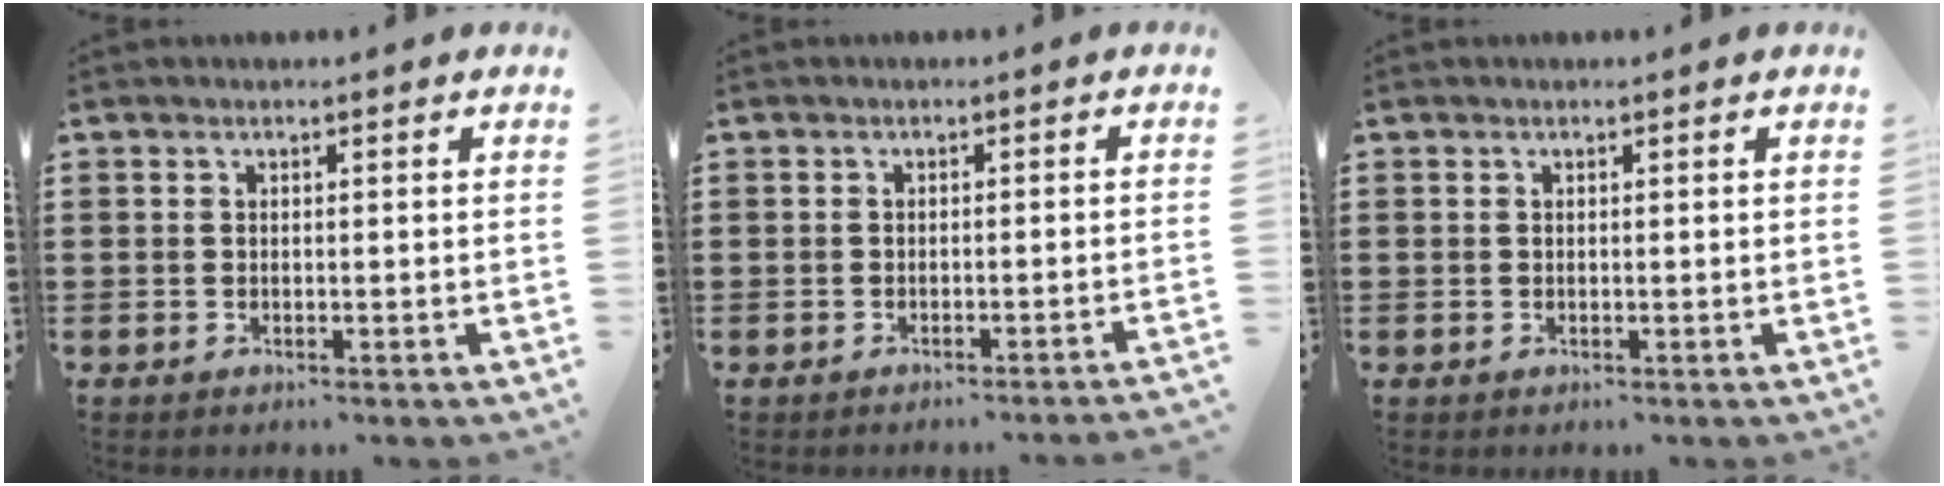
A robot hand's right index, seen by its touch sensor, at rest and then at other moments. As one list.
[{"total": 1.4, "force": [-1.2, -0.3, 0.6], "torque": [-0.011, 0.000, -0.023]}, {"total": 0.0}]